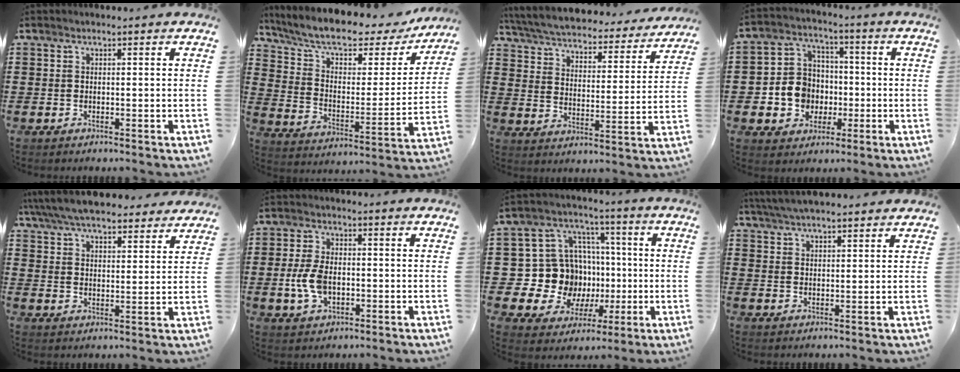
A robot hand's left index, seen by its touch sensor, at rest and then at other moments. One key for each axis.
{"total": 7.9, "fx": 6.3, "fy": 2.1, "fz": 4.2, "tx": -0.101, "ty": -0.041, "tz": 0.104}
{"total": 4.5, "fx": 4.4, "fy": 0.3, "fz": 0.8, "tx": -0.040, "ty": -0.033, "tz": 0.071}
{"total": 8.3, "fx": -1.1, "fy": 7.7, "fz": 2.8, "tx": -0.093, "ty": 0.018, "tz": -0.017}
{"total": 7.1, "fx": 6.6, "fy": 1.4, "fz": 2.2, "tx": -0.069, "ty": -0.022, "tz": 0.121}
{"total": 6.5, "fx": -0.8, "fy": 3.9, "fz": 5.1, "tx": -0.126, "ty": -0.002, "tz": -0.021}
{"total": 13.8, "fx": -0.7, "fy": 13.0, "fz": 4.6, "tx": -0.127, "ty": -0.008, "tz": 0.009}
{"total": 4.3, "fx": 4.1, "fy": 0.2, "fz": 1.4, "tx": -0.039, "ty": -0.007, "tz": 0.075}